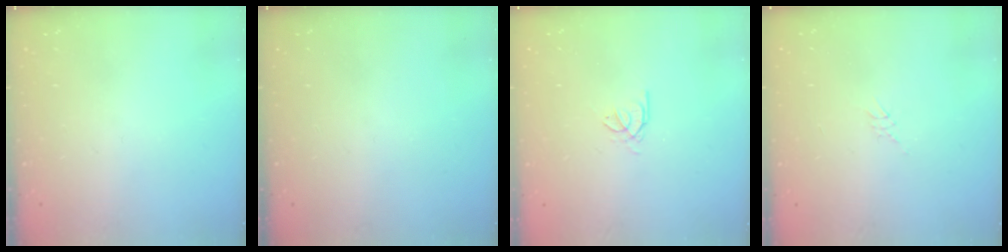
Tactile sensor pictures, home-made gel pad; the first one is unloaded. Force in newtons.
{"total": 0.0}
{"total": 0.7, "press": 0.6, "slide": 0.4}
{"total": 2.6, "press": 2.6, "slide": 0.2}